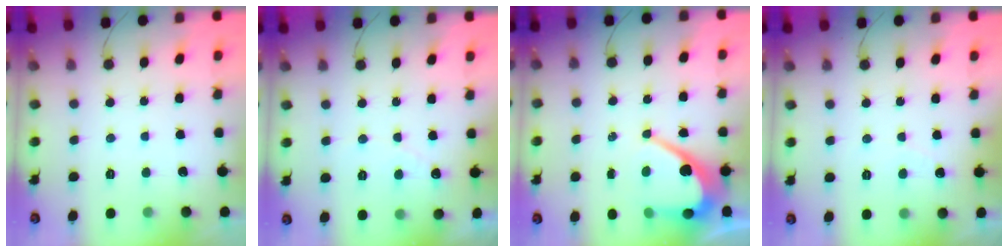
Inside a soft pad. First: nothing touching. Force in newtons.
{"total": 2.7, "press": 2.7, "slide": 0.0}
{"total": 9.5, "press": 9.5, "slide": 0.8}
{"total": 1.9, "press": 1.9, "slide": 0.2}